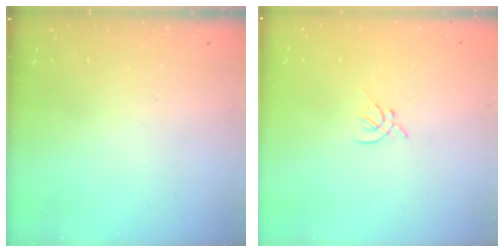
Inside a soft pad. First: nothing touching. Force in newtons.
{"total": 2.2, "press": 2.1, "slide": 0.6}